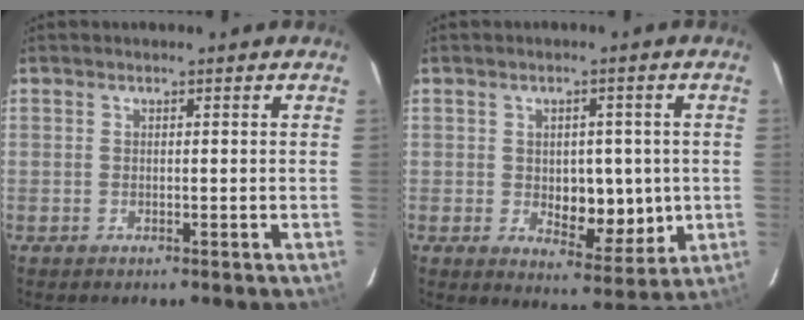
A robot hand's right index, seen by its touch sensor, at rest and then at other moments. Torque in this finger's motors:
{"motor_torque": [0.07, 0.10, 0.03, 0.01]}